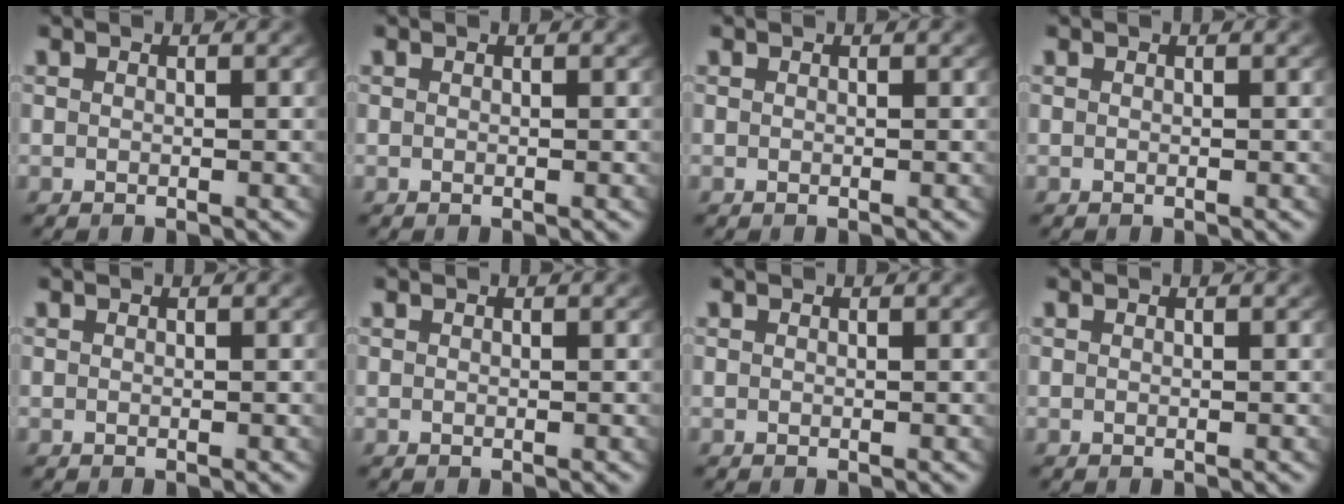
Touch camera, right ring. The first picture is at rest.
{"total": 0.0}
{"total": 0.0}
{"total": 0.0}
{"total": 0.0}
{"total": 0.0}
{"total": 0.0}
{"total": 0.0}